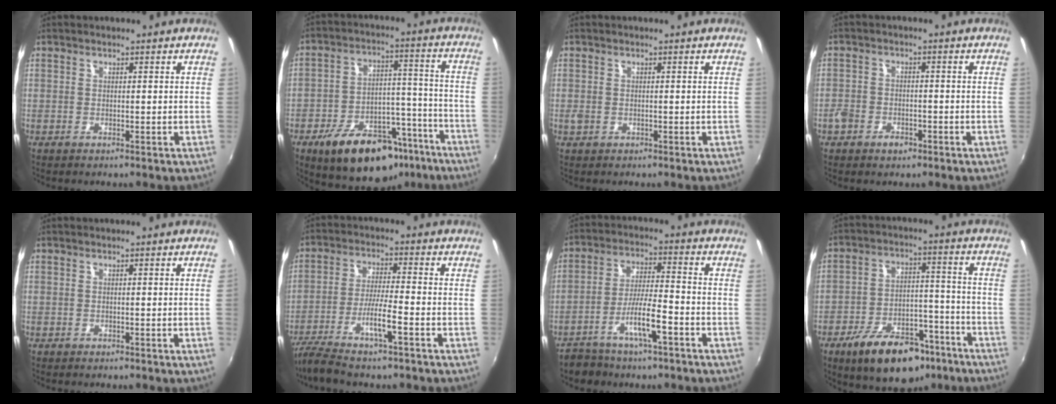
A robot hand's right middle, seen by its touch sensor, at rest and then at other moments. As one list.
[{"total": 20.8, "force": [-13.8, 10.6, 11.4], "torque": [-0.195, 0.029, -0.184]}, {"total": 1.6, "force": [-0.5, 1.2, 0.9], "torque": [-0.017, -0.003, -0.011]}, {"total": 4.7, "force": [-2.9, 3.2, 2.0], "torque": [-0.055, 0.002, -0.051]}, {"total": 0.6, "force": [0.0, -0.5, 0.4], "torque": [-0.004, 0.000, 0.000]}, {"total": 9.6, "force": [-6.3, 0.2, 7.3], "torque": [-0.147, -0.013, -0.113]}, {"total": 8.6, "force": [-5.5, 2.4, 6.2], "torque": [-0.125, 0.011, -0.089]}, {"total": 17.3, "force": [-11.5, 8.5, 9.7], "torque": [-0.173, 0.011, -0.166]}]